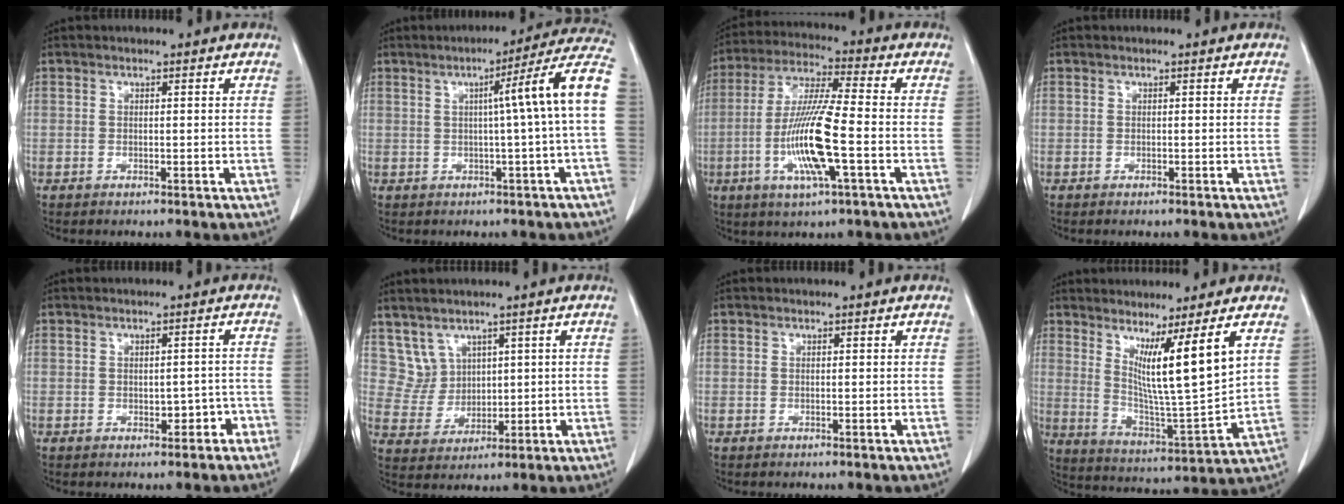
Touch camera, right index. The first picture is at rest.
{"total": 10.8, "force": [0.9, -1.6, 10.6], "torque": [-0.128, 0.024, 0.004]}
{"total": 13.1, "force": [-3.3, 0.7, 12.7], "torque": [-0.252, -0.010, -0.063]}
{"total": 0.0}
{"total": 2.4, "force": [-1.1, 1.4, 1.5], "torque": [-0.019, 0.011, -0.008]}
{"total": 5.0, "force": [3.2, 3.9, 0.1], "torque": [-0.009, 0.013, 0.076]}
{"total": 0.0}
{"total": 11.2, "force": [5.1, -1.3, 9.9], "torque": [-0.177, -0.039, 0.098]}